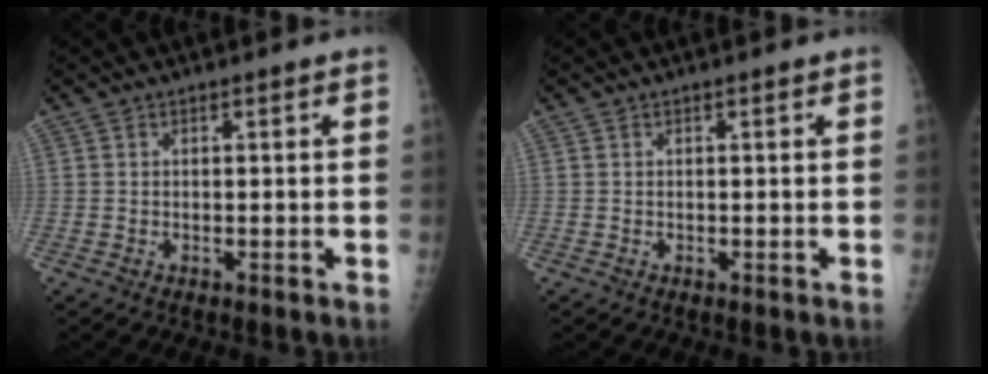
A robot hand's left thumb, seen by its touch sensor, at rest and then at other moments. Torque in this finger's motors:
{"motor_torque": [0.00, 0.00, -0.01, -0.01, 0.00]}